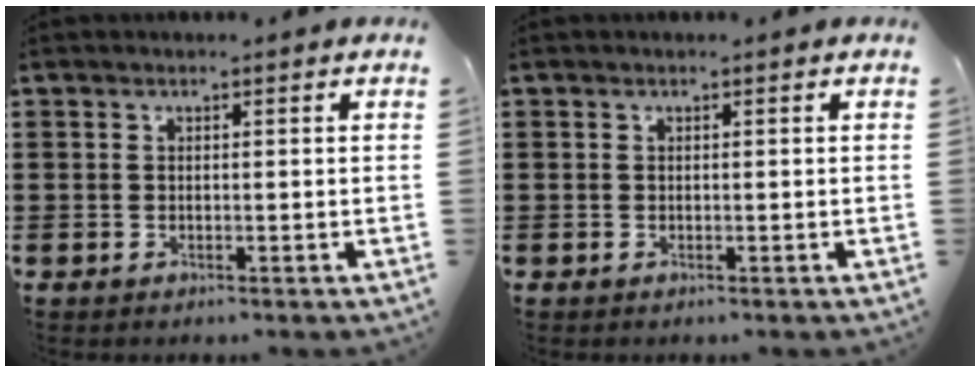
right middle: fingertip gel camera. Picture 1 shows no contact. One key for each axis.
{"total": 0.0}